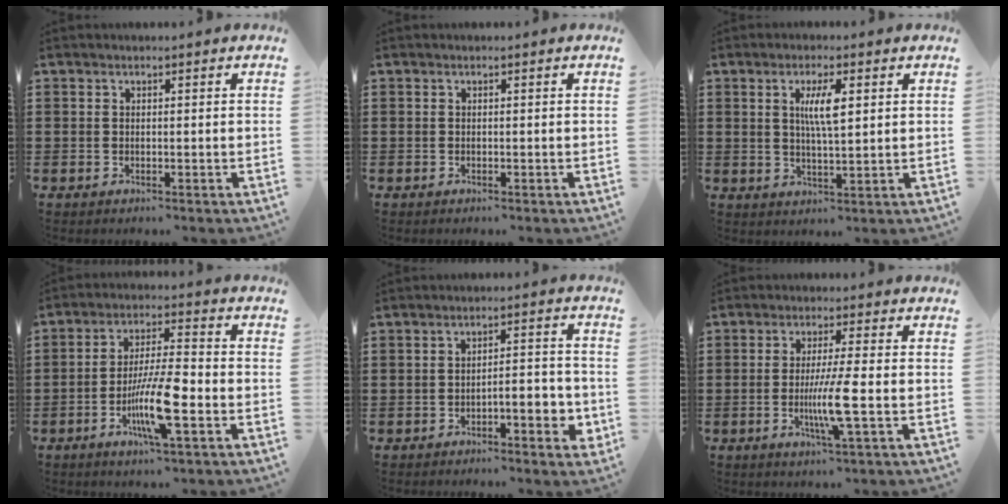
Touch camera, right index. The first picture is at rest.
{"total": 0.0}
{"total": 5.1, "force": [1.4, 1.2, 4.8], "torque": [-0.097, 0.008, 0.020]}
{"total": 10.3, "force": [-3.4, 1.8, 9.5], "torque": [-0.186, -0.011, -0.064]}
{"total": 4.1, "force": [-2.4, 1.1, 3.2], "torque": [-0.052, 0.006, -0.045]}
{"total": 6.8, "force": [-1.5, -0.3, 6.7], "torque": [-0.127, -0.020, -0.031]}